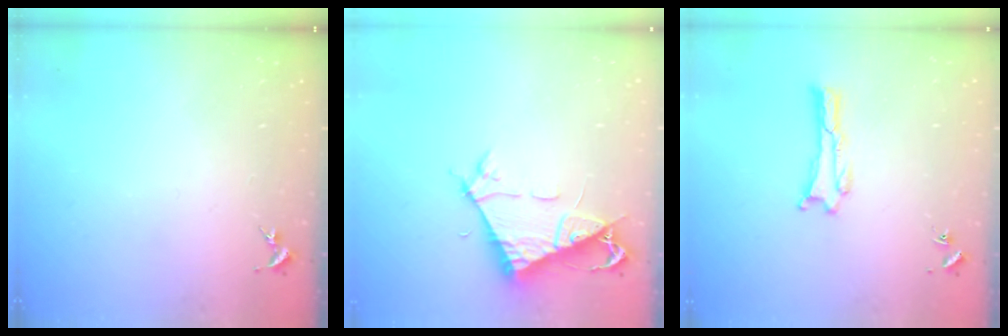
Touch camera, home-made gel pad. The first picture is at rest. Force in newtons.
{"total": 7.1, "press": 7.0, "slide": 0.8}
{"total": 0.0}